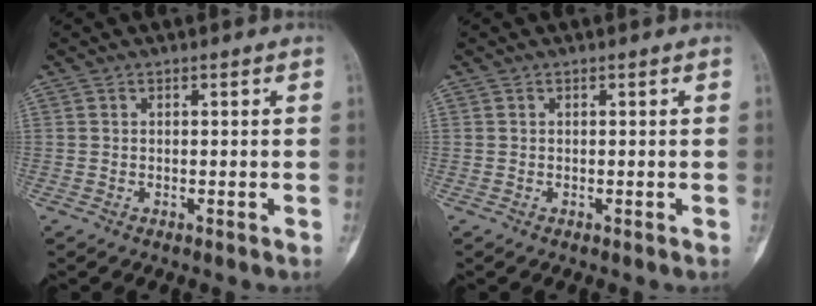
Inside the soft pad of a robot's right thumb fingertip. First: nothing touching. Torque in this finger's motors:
{"motor_torque": [0.02, 0.15, -0.01, 0.01, 0.02]}